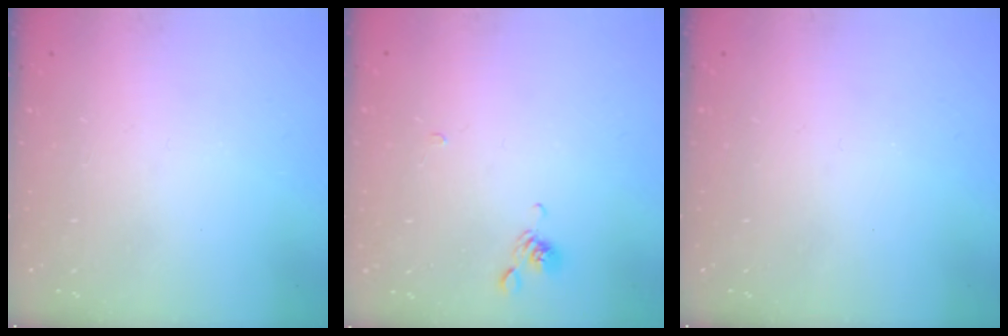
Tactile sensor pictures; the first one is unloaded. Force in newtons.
{"total": 6.1, "press": 6.1, "slide": 0.4}
{"total": 0.0}